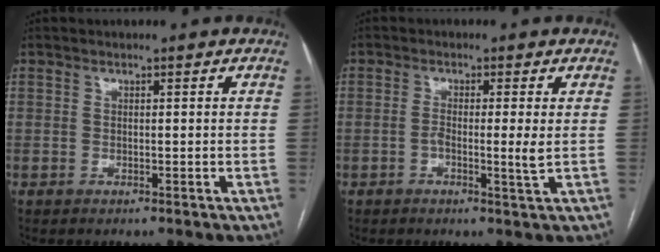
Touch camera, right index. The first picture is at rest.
{"total": 3.2, "force": [-0.4, -0.2, 3.2], "torque": [-0.061, -0.003, -0.006]}